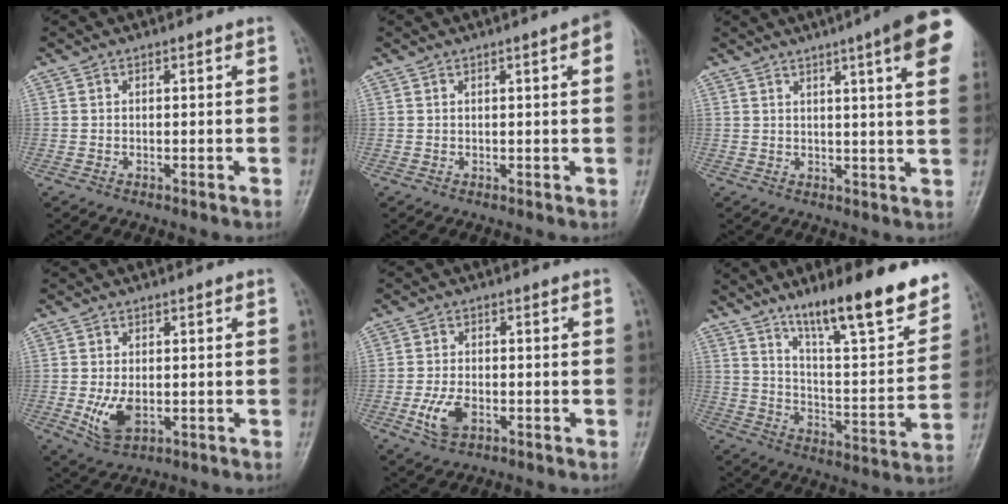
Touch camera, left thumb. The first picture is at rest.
{"total": 4.8, "force": [1.9, 0.4, 4.3], "torque": [-0.046, 0.004, 0.019]}
{"total": 14.3, "force": [7.4, 1.4, 12.1], "torque": [-0.143, -0.017, 0.080]}
{"total": 5.5, "force": [-0.6, 3.2, 4.5], "torque": [-0.089, -0.010, 0.000]}
{"total": 4.9, "force": [-1.6, 2.8, 3.7], "torque": [-0.081, 0.003, -0.028]}
{"total": 21.3, "force": [14.6, 4.2, 14.9], "torque": [-0.192, -0.071, 0.235]}